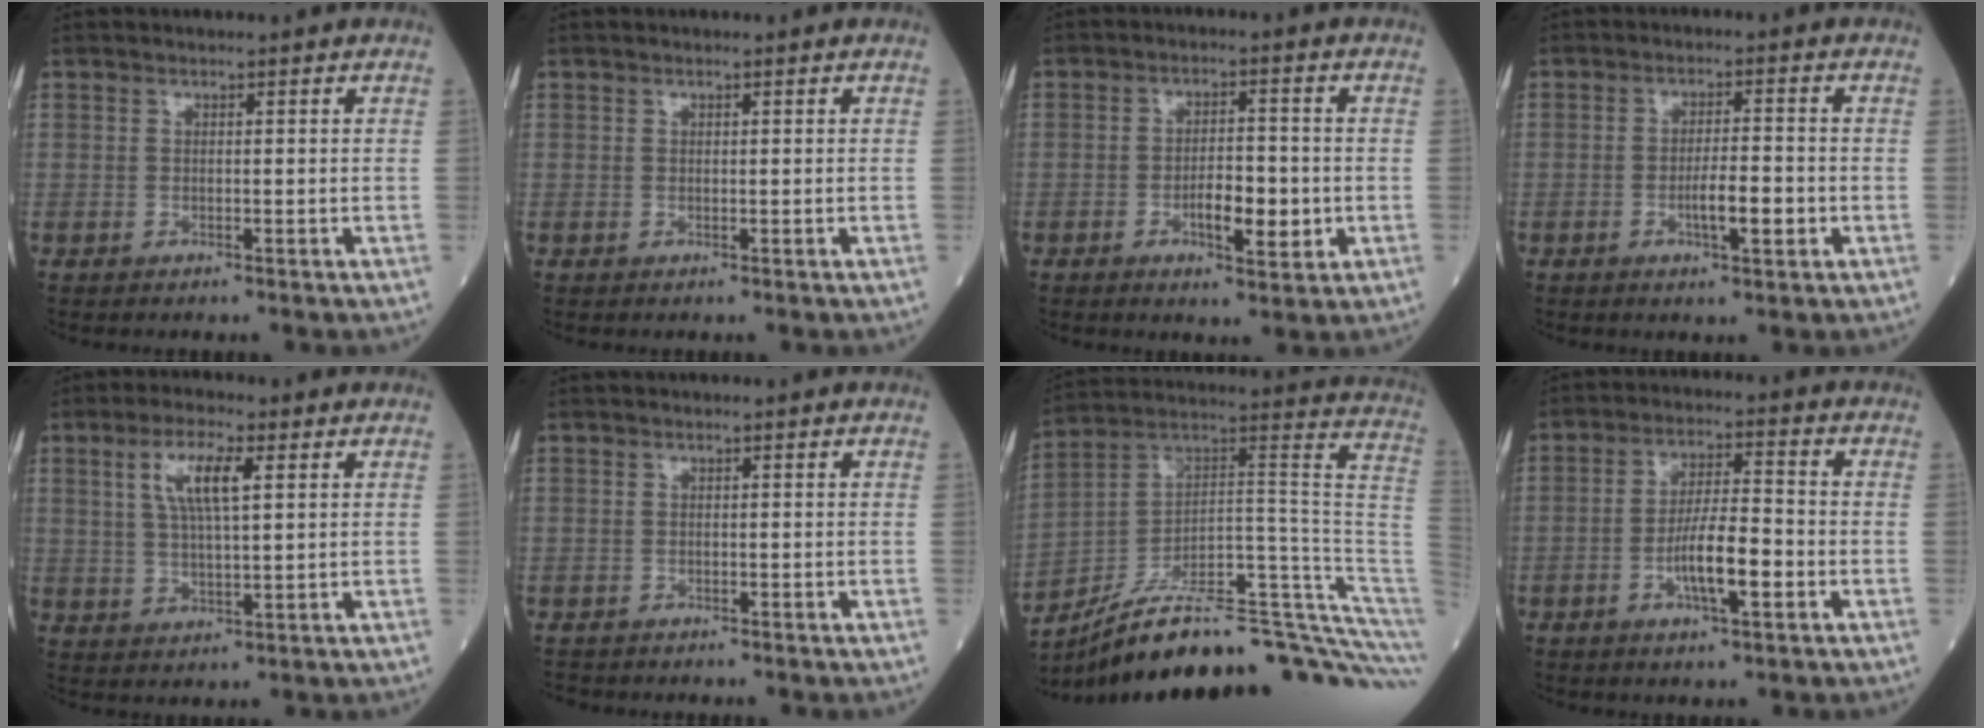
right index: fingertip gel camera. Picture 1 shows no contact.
{"total": 0.0}
{"total": 6.1, "force": [-1.5, 1.9, 5.6], "torque": [-0.093, -0.002, -0.023]}
{"total": 5.0, "force": [-1.4, 0.8, 4.7], "torque": [-0.081, -0.002, -0.022]}
{"total": 7.0, "force": [2.5, 1.4, 6.4], "torque": [-0.126, 0.007, 0.048]}
{"total": 1.6, "force": [-1.3, 0.8, -0.2], "torque": [-0.007, -0.001, -0.025]}
{"total": 27.9, "force": [-22.1, 1.8, 16.9], "torque": [-0.137, 0.050, -0.328]}
{"total": 8.1, "force": [-2.6, 1.4, 7.5], "torque": [-0.140, 0.004, -0.046]}